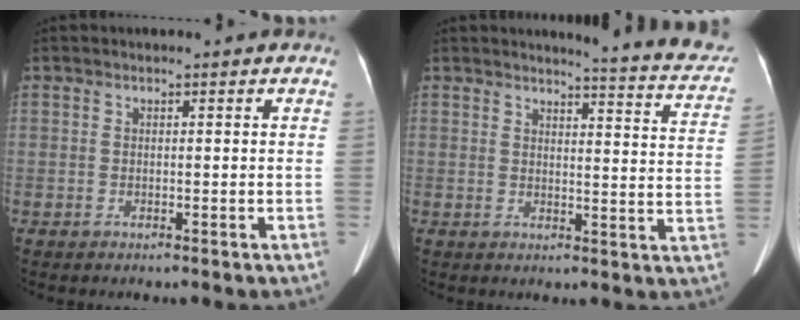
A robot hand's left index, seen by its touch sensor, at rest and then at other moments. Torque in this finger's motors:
{"motor_torque": [-0.58, -0.67, -0.02, 0.03]}